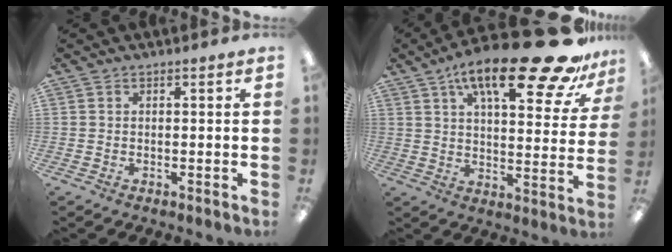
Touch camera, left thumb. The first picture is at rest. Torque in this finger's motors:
{"motor_torque": [0.67, 0.75, 1.60, -1.17, 0.30]}